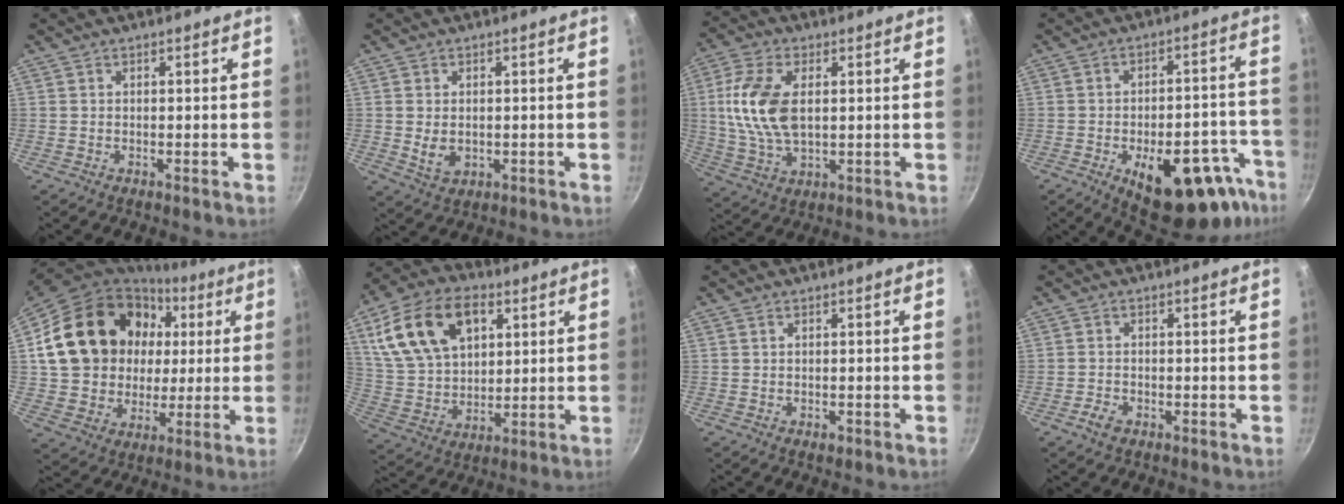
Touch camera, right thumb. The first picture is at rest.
{"total": 4.3, "force": [0.0, 3.1, 3.0], "torque": [-0.050, -0.010, 0.008]}
{"total": 12.8, "force": [1.7, 7.1, 10.5], "torque": [-0.208, 0.000, 0.032]}
{"total": 21.6, "force": [-10.8, 10.4, 15.6], "torque": [-0.135, 0.040, -0.133]}
{"total": 23.8, "force": [5.6, 19.3, 12.7], "torque": [-0.208, 0.027, 0.110]}
{"total": 20.3, "force": [7.5, 12.9, 13.8], "torque": [-0.237, -0.008, 0.140]}
{"total": 1.1, "force": [-0.2, 0.7, 0.8], "torque": [-0.008, 0.000, -0.003]}
{"total": 2.4, "force": [-1.4, 1.5, 1.3], "torque": [-0.026, 0.011, -0.027]}